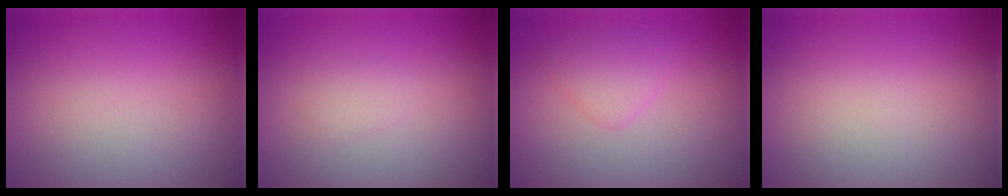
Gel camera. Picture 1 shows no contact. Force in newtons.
{"total": 0.9, "press": 0.9, "slide": 0.0}
{"total": 1.8, "press": 1.8, "slide": 0.1}
{"total": 0.0}